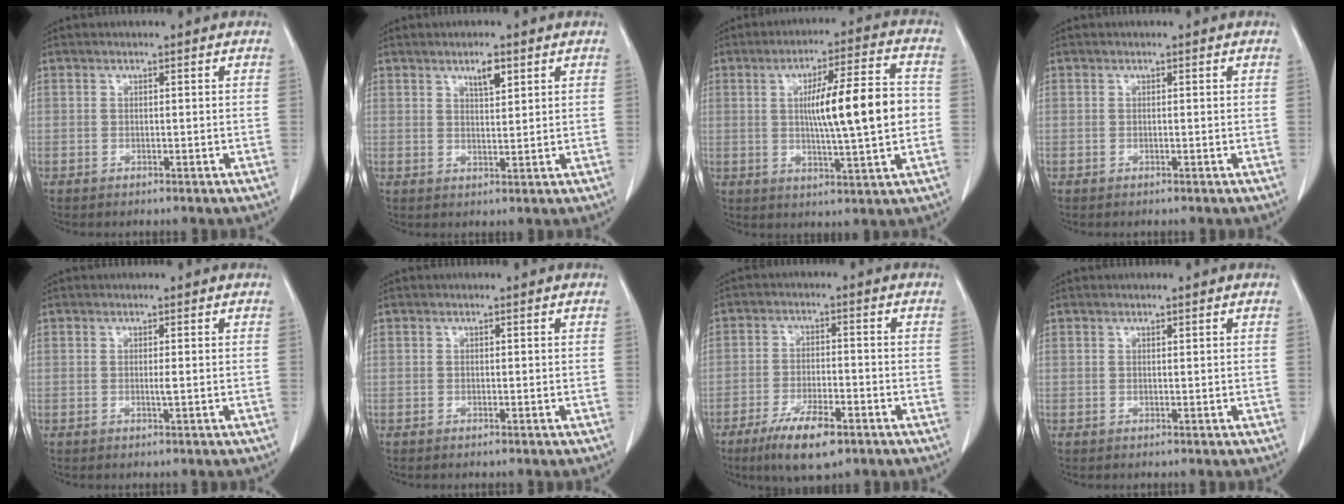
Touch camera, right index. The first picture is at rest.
{"total": 3.1, "force": [1.9, 0.7, 2.4], "torque": [-0.042, -0.001, 0.033]}
{"total": 13.4, "force": [0.3, 1.0, 13.3], "torque": [-0.208, 0.011, 0.004]}
{"total": 0.0}
{"total": 0.7, "force": [0.0, -0.2, 0.7], "torque": [-0.013, -0.002, -0.002]}
{"total": 0.0}
{"total": 8.4, "force": [-5.1, 2.1, 6.3], "torque": [-0.116, -0.012, -0.083]}
{"total": 0.0}